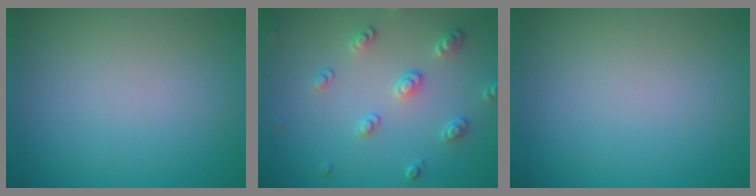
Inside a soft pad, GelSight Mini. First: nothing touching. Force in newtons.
{"total": 2.7, "press": 2.6, "slide": 0.4}
{"total": 0.0}